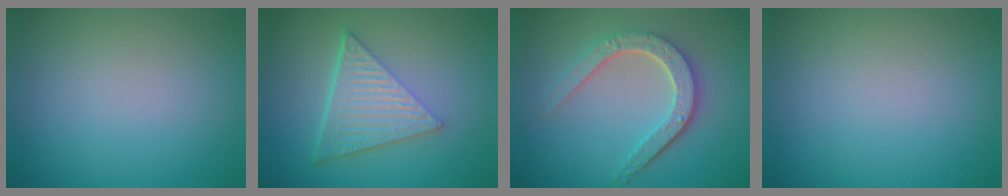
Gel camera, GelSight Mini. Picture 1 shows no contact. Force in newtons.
{"total": 6.7, "press": 4.4, "slide": 5.0}
{"total": 4.7, "press": 3.6, "slide": 2.9}
{"total": 0.0}